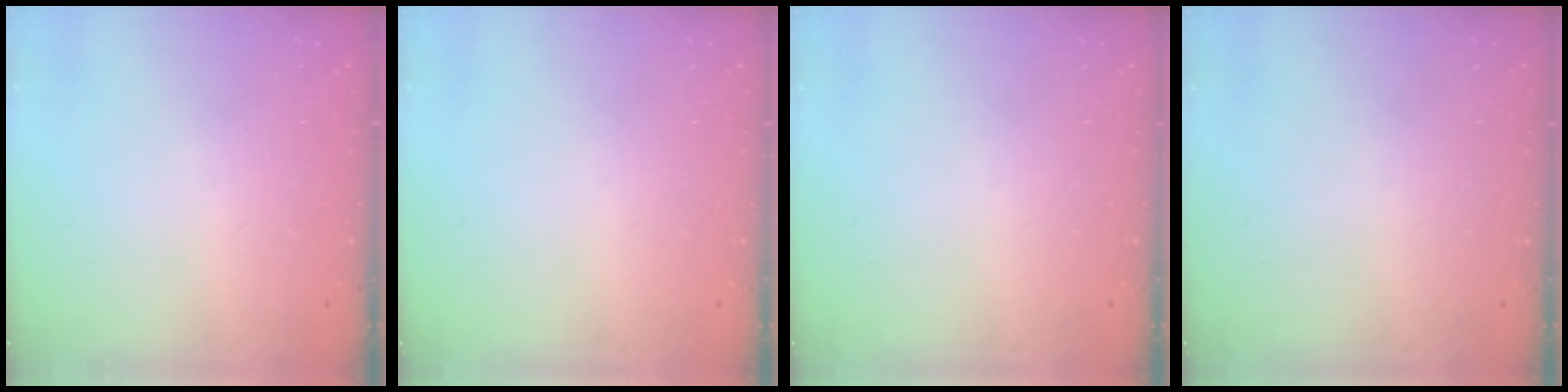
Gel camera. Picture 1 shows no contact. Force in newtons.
{"total": 0.0}
{"total": 0.0}
{"total": 0.0}